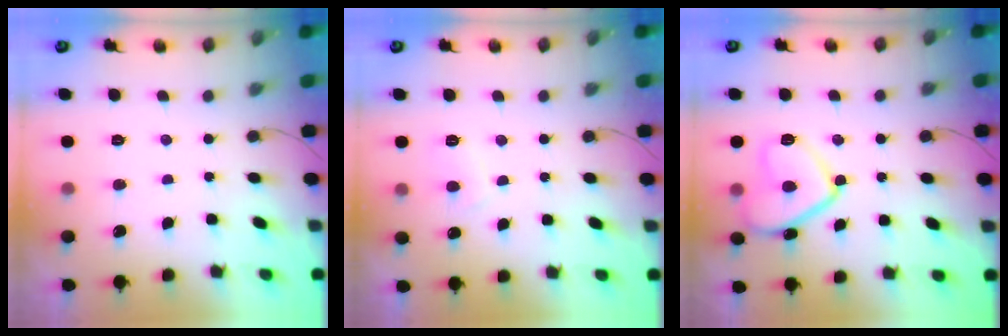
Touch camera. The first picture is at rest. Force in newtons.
{"total": 2.9, "press": 2.9, "slide": 0.1}
{"total": 13.0, "press": 13.0, "slide": 1.2}